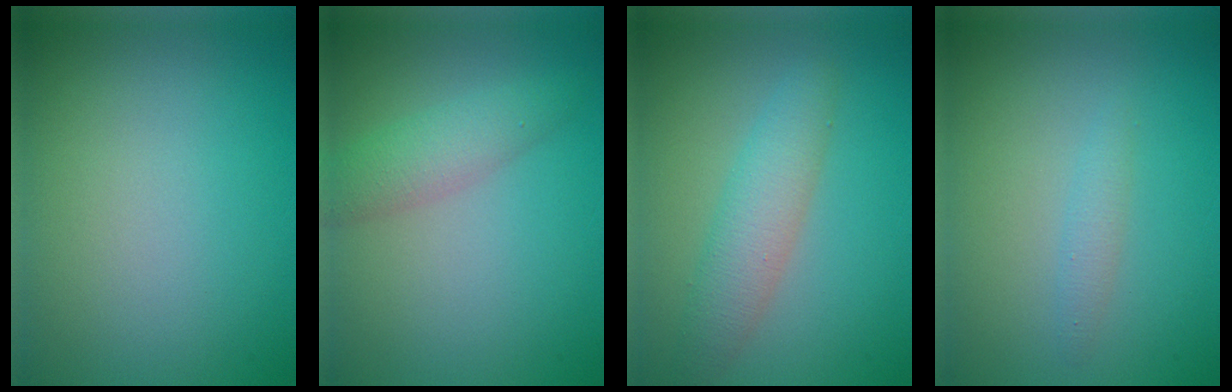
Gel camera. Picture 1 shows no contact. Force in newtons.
{"total": 2.8, "press": 2.8, "slide": 0.2}
{"total": 3.7, "press": 3.7, "slide": 0.1}
{"total": 1.1, "press": 1.1, "slide": 0.1}